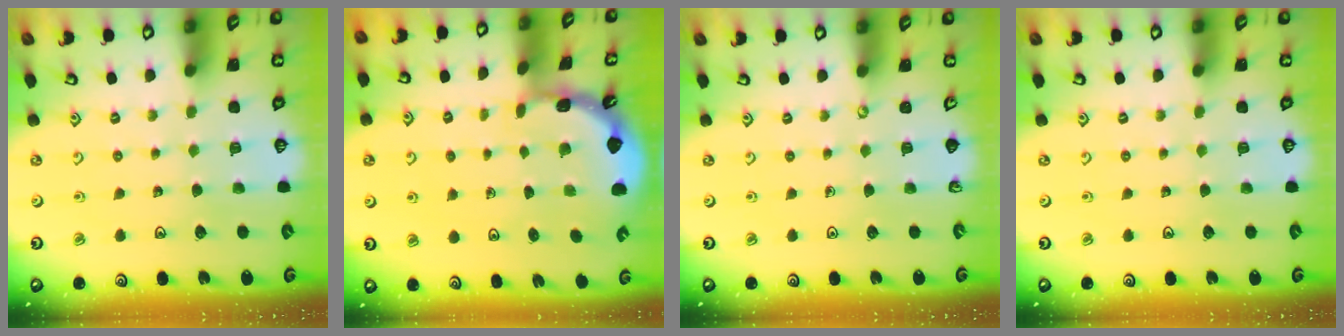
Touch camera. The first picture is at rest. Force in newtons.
{"total": 1.7, "press": 1.6, "slide": 0.1}
{"total": 0.0}
{"total": 0.0}